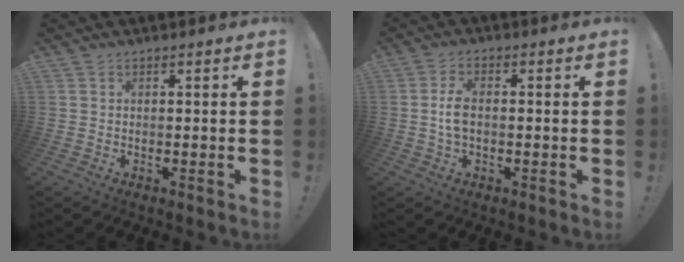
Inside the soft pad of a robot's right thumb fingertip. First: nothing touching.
{"total": 5.4, "force": [-0.4, 2.9, 4.6], "torque": [-0.091, 0.009, -0.008]}